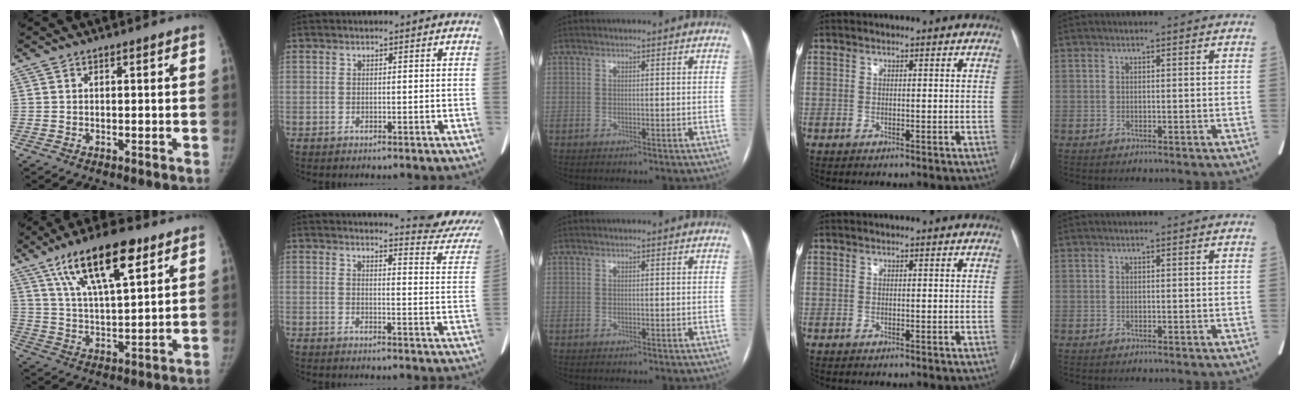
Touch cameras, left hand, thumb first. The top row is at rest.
{"thumb": {"total": 17.2, "force": [9.4, 5.7, 13.2], "torque": [-0.205, -0.024, 0.166]}, "index": {"total": 13.5, "force": [13.1, 0.3, 3.4], "torque": [-0.027, -0.097, 0.123]}}